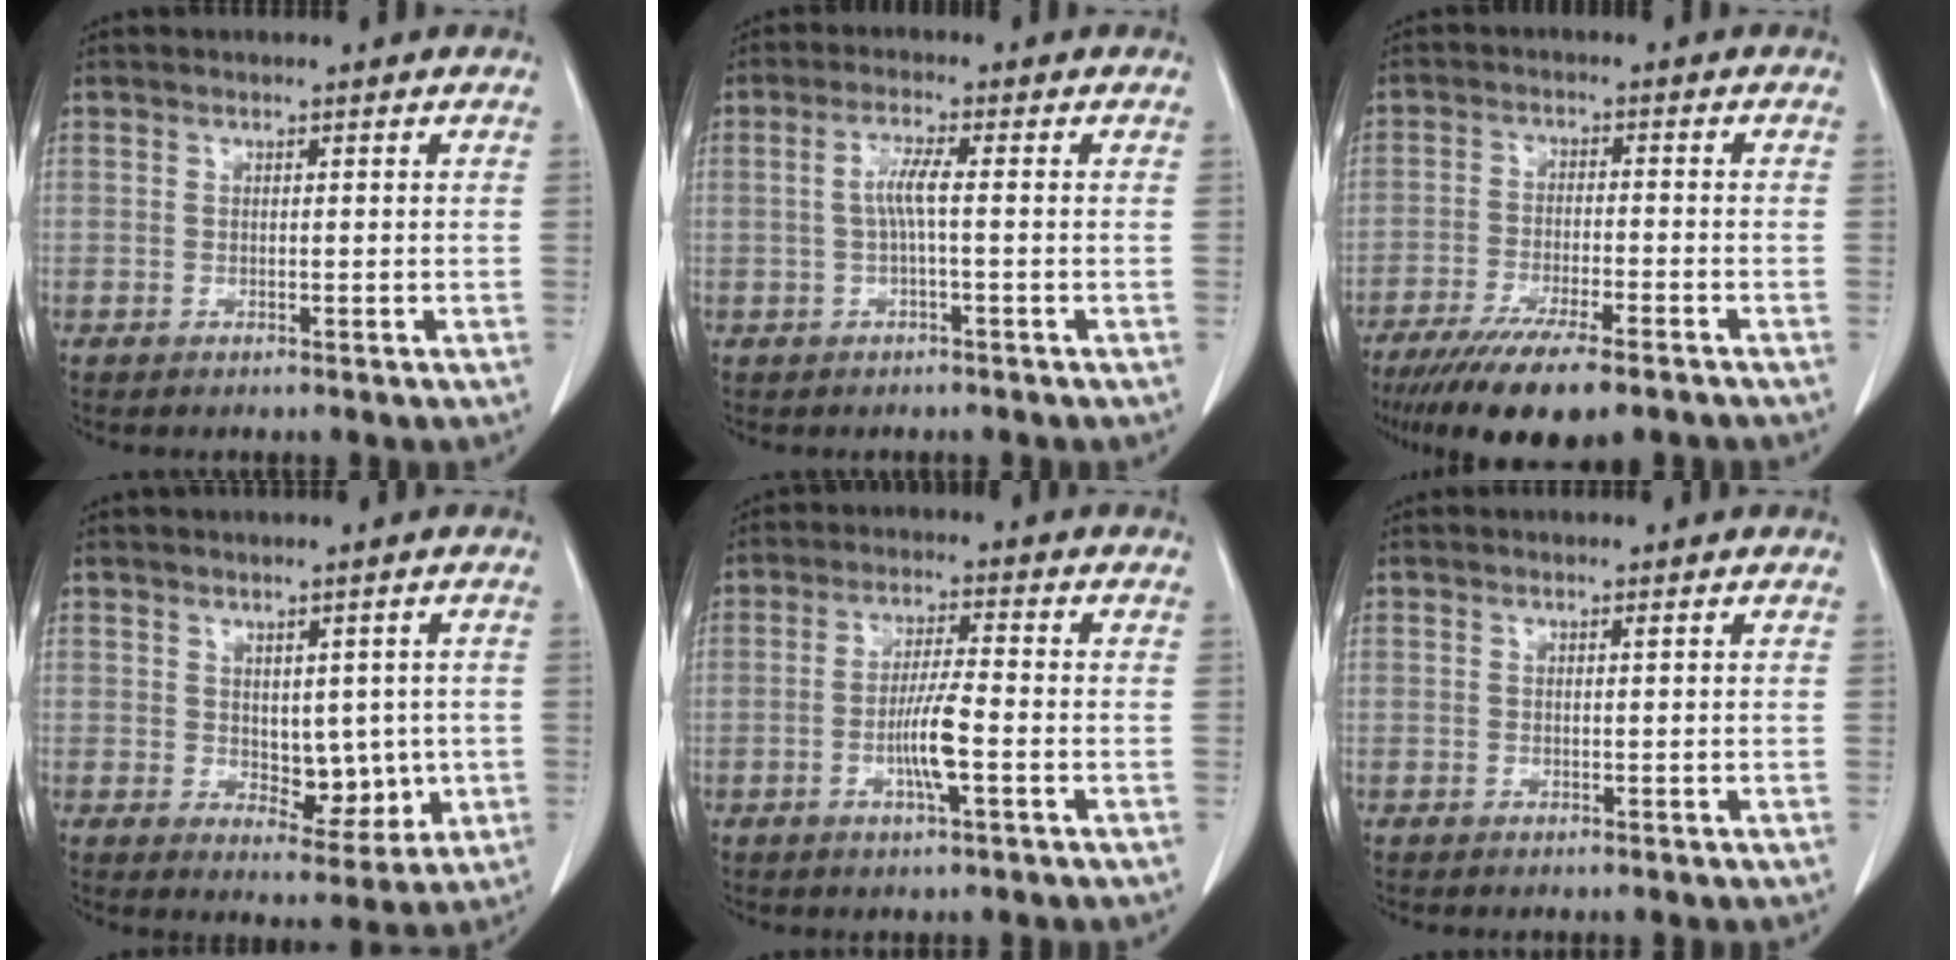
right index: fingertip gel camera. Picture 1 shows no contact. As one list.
[{"total": 3.4, "force": [-0.1, 0.1, 3.4], "torque": [-0.070, 0.007, 0.000]}, {"total": 13.5, "force": [-10.0, 2.3, 8.7], "torque": [-0.143, -0.030, -0.159]}, {"total": 6.3, "force": [-0.1, 3.6, 5.2], "torque": [-0.058, -0.005, 0.015]}, {"total": 6.0, "force": [-1.8, 0.2, 5.8], "torque": [-0.113, -0.004, -0.032]}, {"total": 0.0}]